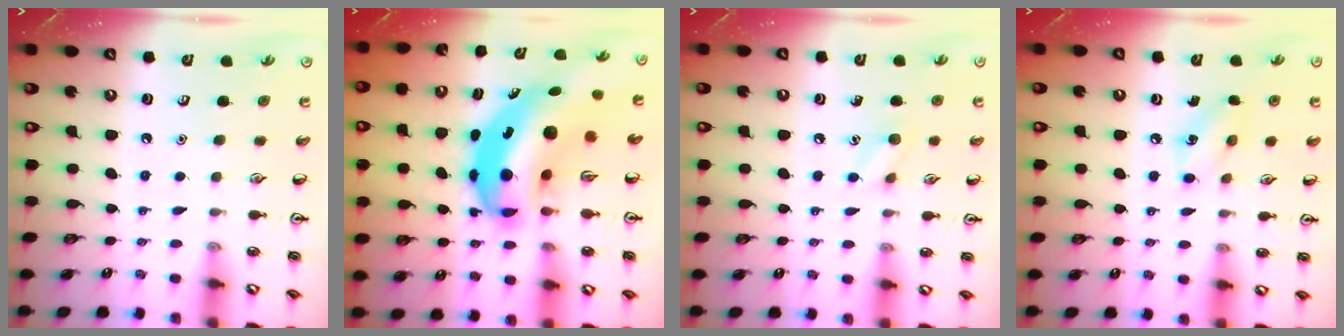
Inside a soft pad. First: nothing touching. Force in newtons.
{"total": 12.0, "press": 11.5, "slide": 3.2}
{"total": 6.2, "press": 6.0, "slide": 1.5}
{"total": 5.3, "press": 5.1, "slide": 1.3}